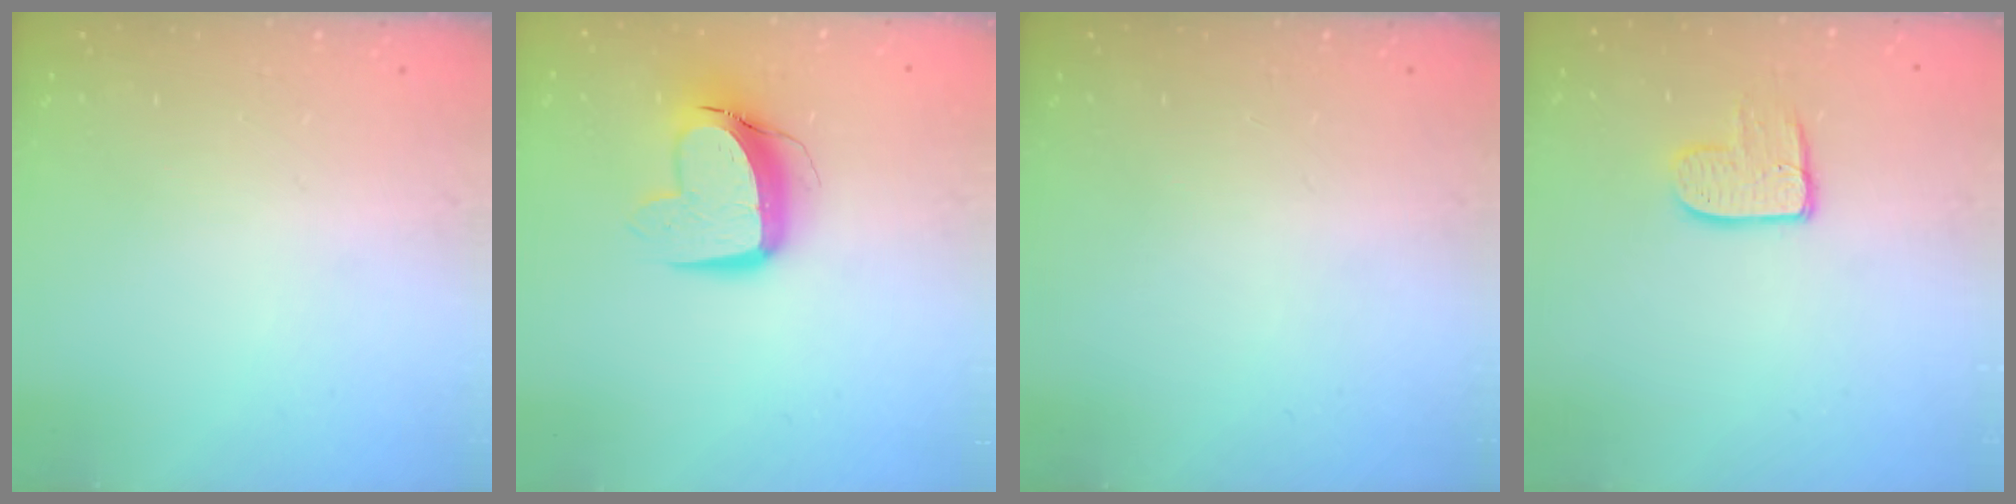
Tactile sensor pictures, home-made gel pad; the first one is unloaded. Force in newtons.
{"total": 10.2, "press": 10.2, "slide": 1.0}
{"total": 0.0}
{"total": 8.8, "press": 8.8, "slide": 0.6}